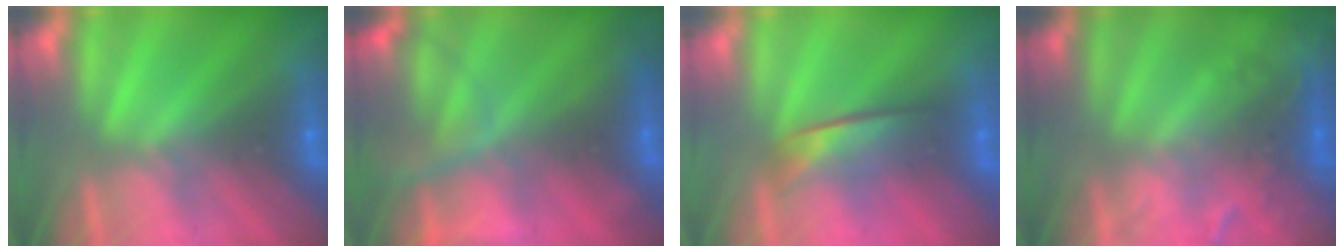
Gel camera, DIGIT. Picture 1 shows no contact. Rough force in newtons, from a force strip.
{"total": 6.6}
{"total": 2.1}
{"total": 2.1}